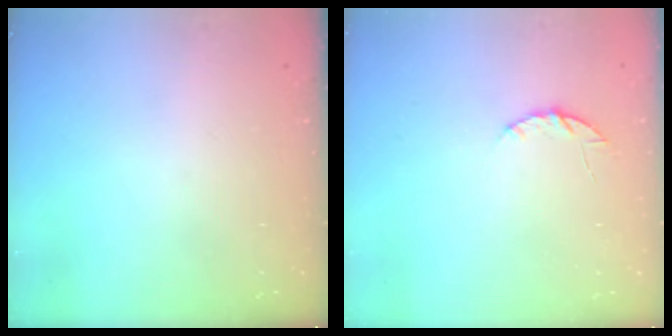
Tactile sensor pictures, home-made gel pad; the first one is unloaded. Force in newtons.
{"total": 3.8, "press": 3.8, "slide": 0.5}